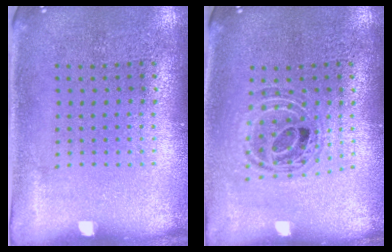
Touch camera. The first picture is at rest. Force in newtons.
{"total": 0.8, "press": 0.8, "slide": 0.1}